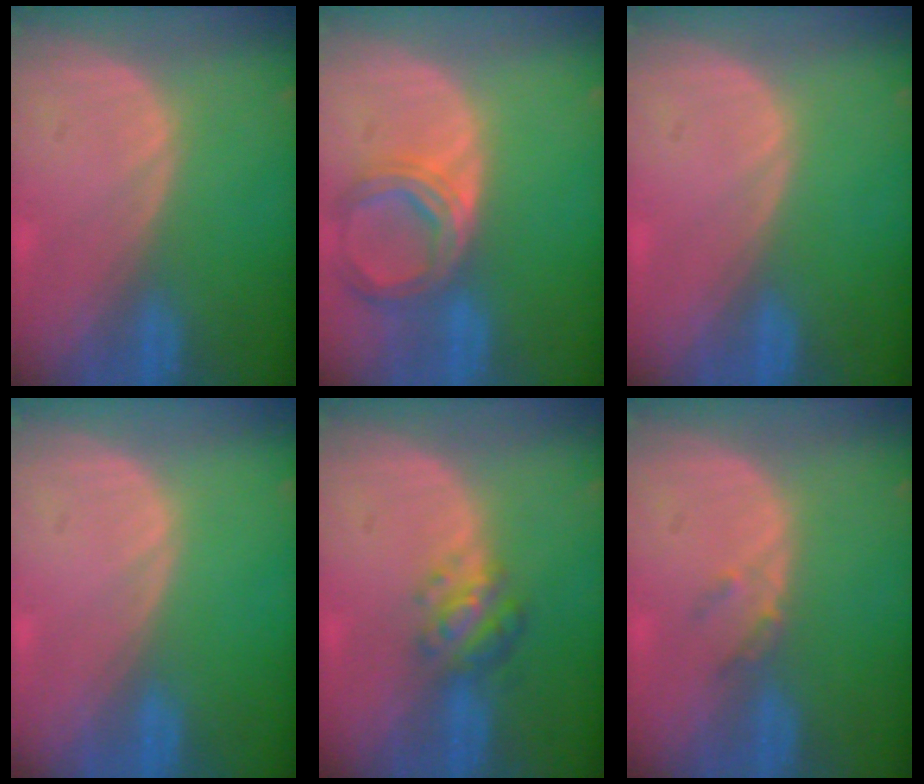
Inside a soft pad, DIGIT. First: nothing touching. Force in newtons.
{"total": 6.9, "press": 6.3, "slide": 2.6}
{"total": 0.0}
{"total": 0.0}
{"total": 4.9, "press": 4.5, "slide": 1.9}
{"total": 1.8, "press": 1.6, "slide": 0.8}